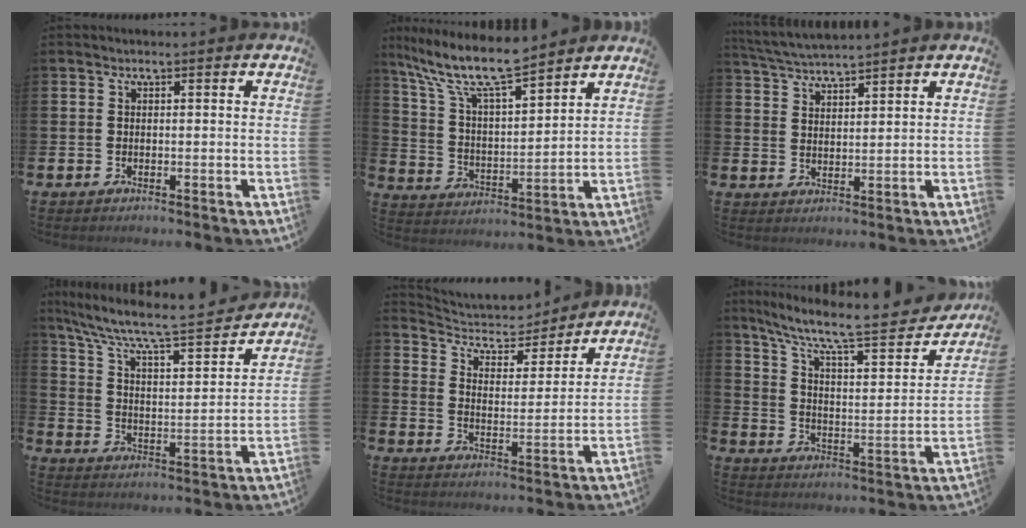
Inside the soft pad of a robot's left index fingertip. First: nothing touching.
{"total": 10.8, "force": [9.4, 1.9, 4.9], "torque": [-0.130, -0.050, 0.166]}
{"total": 4.0, "force": [3.9, -0.2, 0.3], "torque": [-0.019, -0.022, 0.070]}
{"total": 8.2, "force": [7.2, 1.3, 3.5], "torque": [-0.098, -0.054, 0.118]}
{"total": 5.6, "force": [5.1, 2.2, 0.7], "torque": [-0.039, -0.045, 0.082]}
{"total": 9.9, "force": [8.3, 2.0, 5.0], "torque": [-0.113, -0.064, 0.133]}